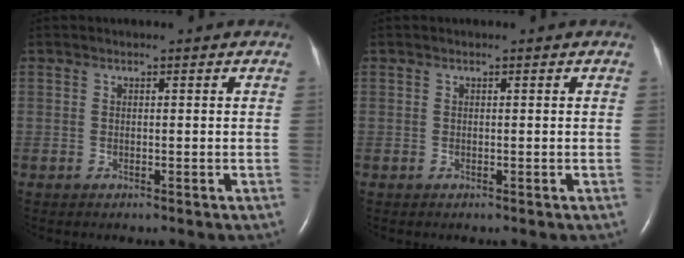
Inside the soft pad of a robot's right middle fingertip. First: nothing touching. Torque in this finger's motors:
{"motor_torque": [0.01, -0.01, -0.22, -0.21]}